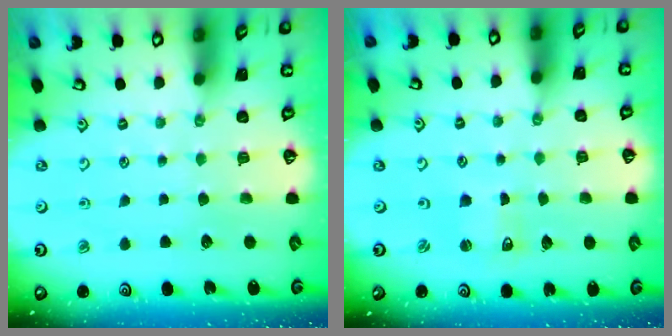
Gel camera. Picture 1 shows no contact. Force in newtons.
{"total": 0.7, "press": 0.7, "slide": 0.1}